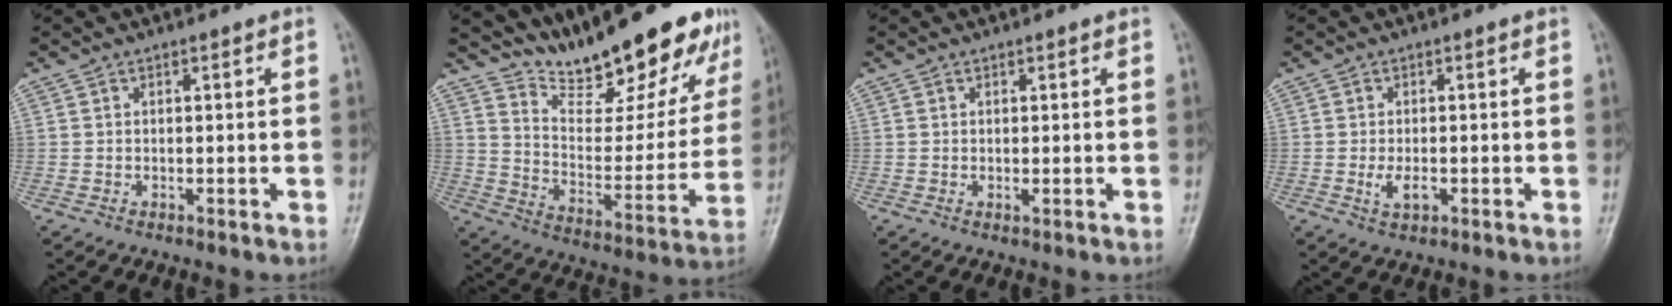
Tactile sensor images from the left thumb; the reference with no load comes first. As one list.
[{"total": 22.1, "force": [18.3, 5.7, 11.0], "torque": [-0.124, -0.105, 0.277]}, {"total": 0.9, "force": [0.2, 0.3, 0.8], "torque": [-0.013, 0.002, 0.005]}, {"total": 2.9, "force": [-0.7, 1.5, 2.4], "torque": [-0.044, -0.002, -0.011]}]